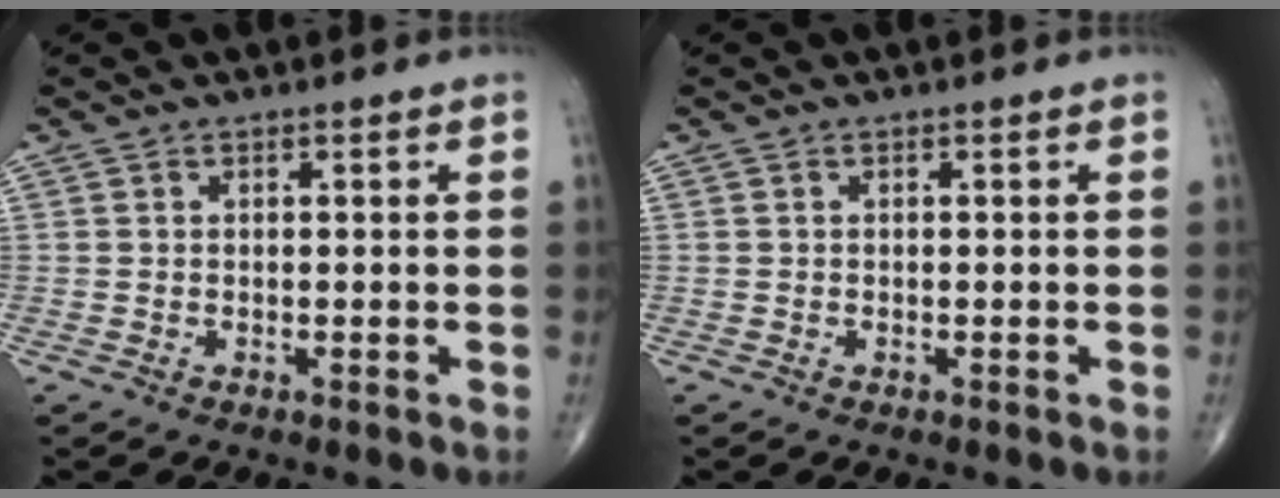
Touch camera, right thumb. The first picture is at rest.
{"total": 0.0}